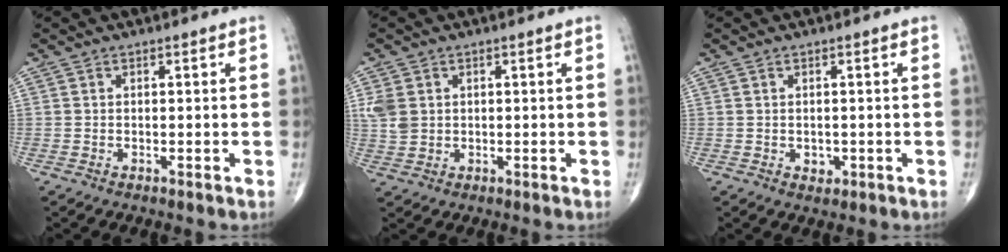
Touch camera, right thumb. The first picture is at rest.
{"total": 4.7, "force": [1.0, 3.7, 2.6], "torque": [-0.051, 0.000, 0.026]}
{"total": 1.8, "force": [-0.2, 1.5, 1.1], "torque": [-0.010, -0.001, 0.002]}